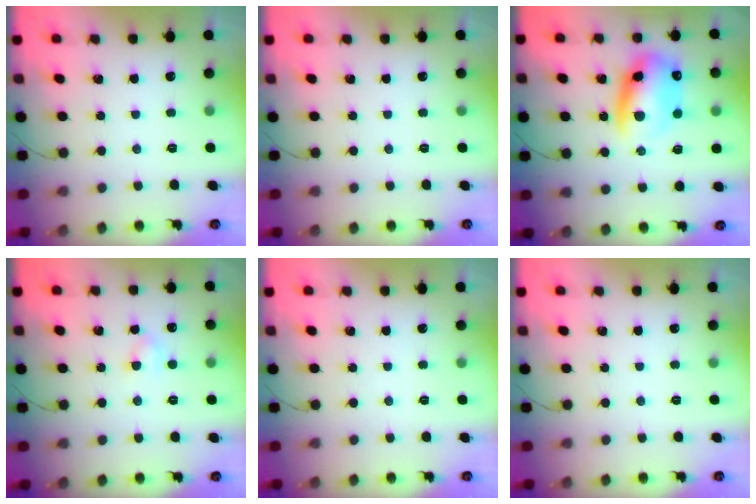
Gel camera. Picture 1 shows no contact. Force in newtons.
{"total": 0.0}
{"total": 13.6, "press": 13.2, "slide": 3.3}
{"total": 3.0, "press": 2.8, "slide": 1.0}
{"total": 0.0}
{"total": 0.0}